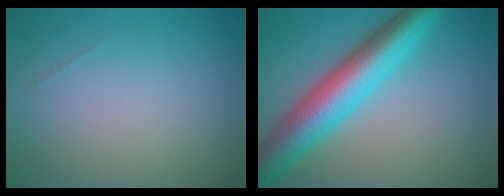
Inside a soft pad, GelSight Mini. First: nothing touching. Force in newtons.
{"total": 8.1, "press": 8.1, "slide": 0.3}